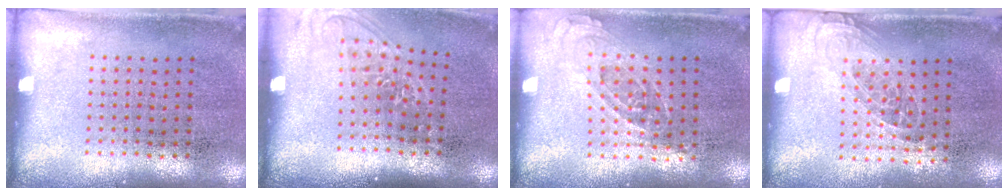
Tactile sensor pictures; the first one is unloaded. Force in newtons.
{"total": 1.4, "press": 1.1, "slide": 0.8}
{"total": 0.8, "press": 0.8, "slide": 0.3}
{"total": 1.2, "press": 1.0, "slide": 0.7}